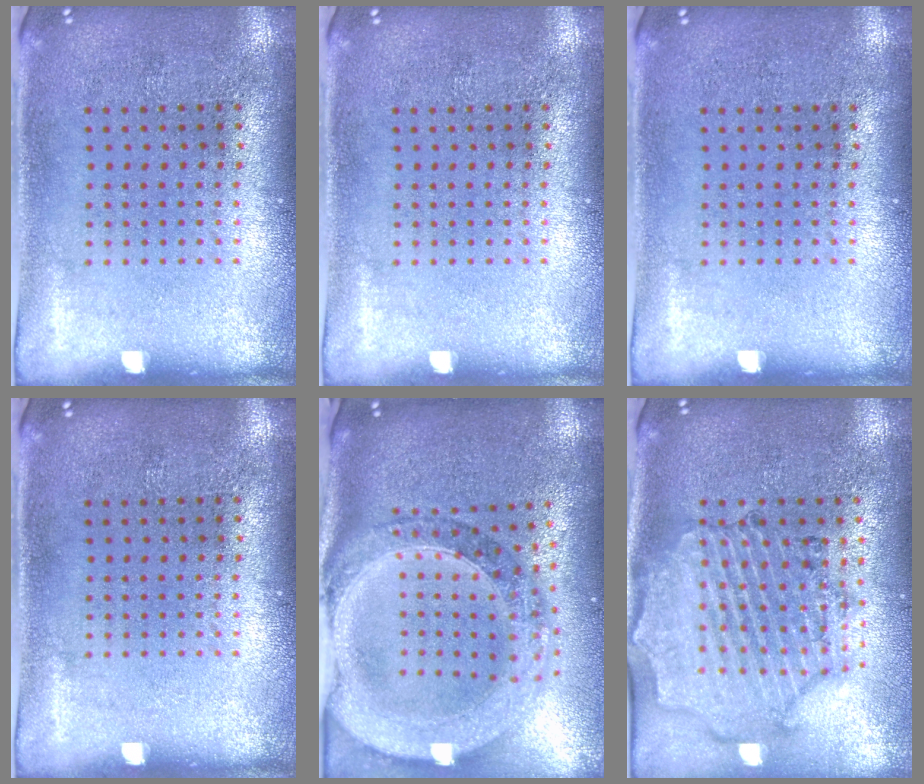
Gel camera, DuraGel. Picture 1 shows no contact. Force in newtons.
{"total": 0.0}
{"total": 0.0}
{"total": 0.0}
{"total": 2.3, "press": 2.1, "slide": 1.0}
{"total": 1.6, "press": 1.6, "slide": 0.4}